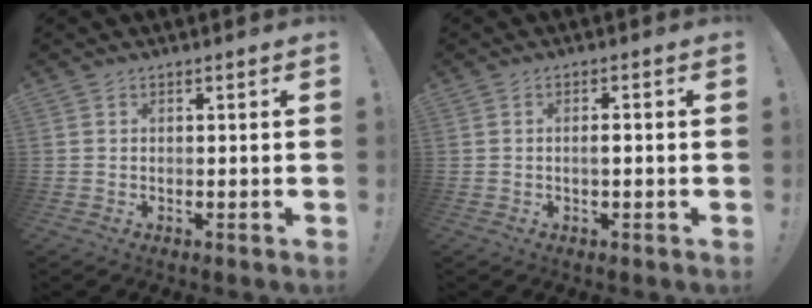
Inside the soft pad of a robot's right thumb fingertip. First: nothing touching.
{"total": 1.7, "force": [-0.5, 0.3, 1.6], "torque": [-0.021, 0.000, -0.012]}